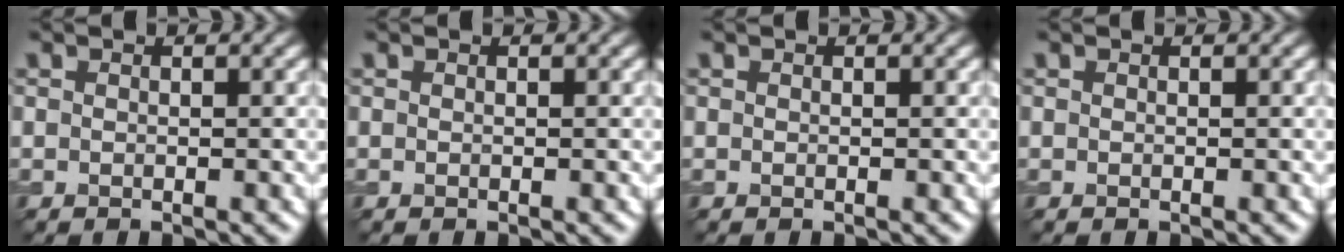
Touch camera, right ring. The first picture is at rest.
{"total": 0.0}
{"total": 0.0}
{"total": 0.0}